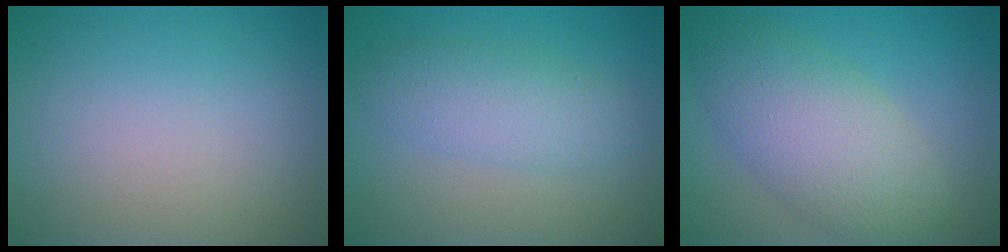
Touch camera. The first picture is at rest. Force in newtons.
{"total": 3.8, "press": 3.8, "slide": 0.1}
{"total": 7.2, "press": 7.2, "slide": 0.3}